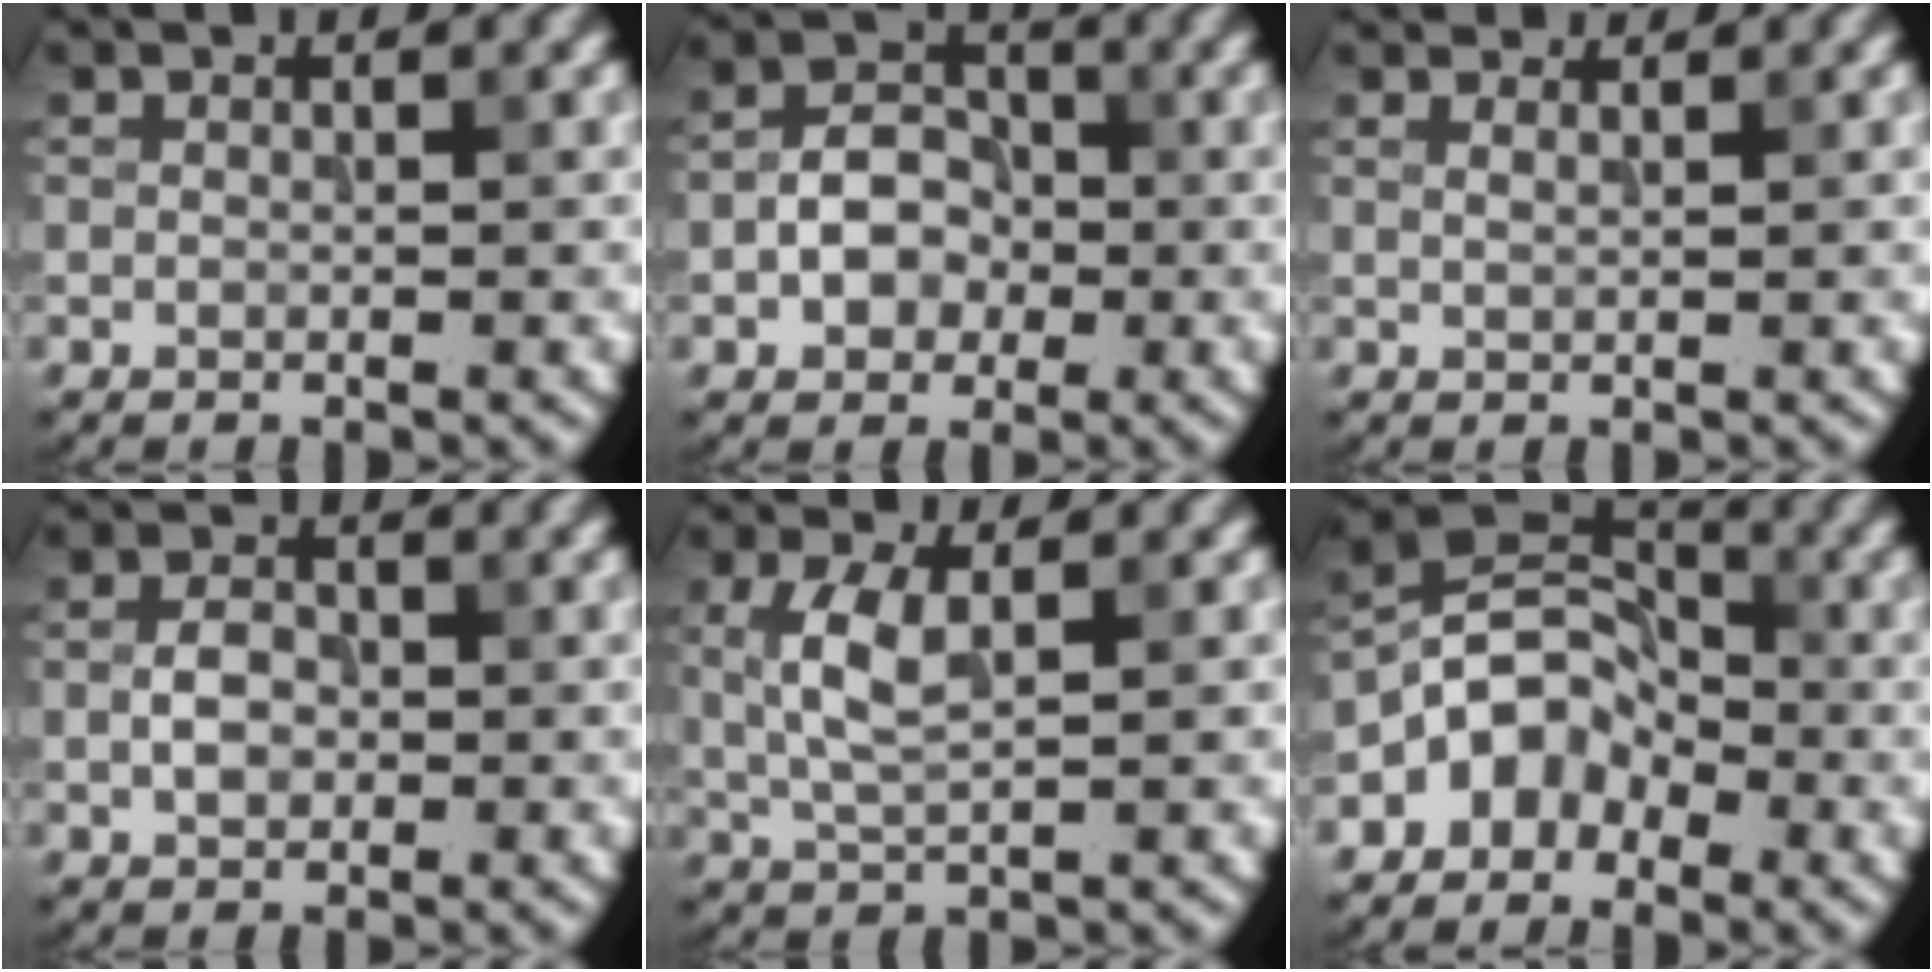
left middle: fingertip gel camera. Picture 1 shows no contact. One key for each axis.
{"total": 4.0, "fx": -0.9, "fy": 3.1, "fz": 2.4, "tx": -0.034, "ty": 0.005, "tz": -0.020}
{"total": 3.6, "fx": 2.8, "fy": 1.4, "fz": 1.6, "tx": -0.033, "ty": 0.018, "tz": 0.032}
{"total": 2.5, "fx": -0.3, "fy": 1.8, "fz": 1.8, "tx": -0.034, "ty": 0.004, "tz": -0.009}
{"total": 3.6, "fx": 0.6, "fy": 1.3, "fz": 3.3, "tx": -0.077, "ty": 0.003, "tz": 0.012}
{"total": 4.4, "fx": -2.3, "fy": 3.2, "fz": 1.9, "tx": -0.021, "ty": 0.010, "tz": -0.052}